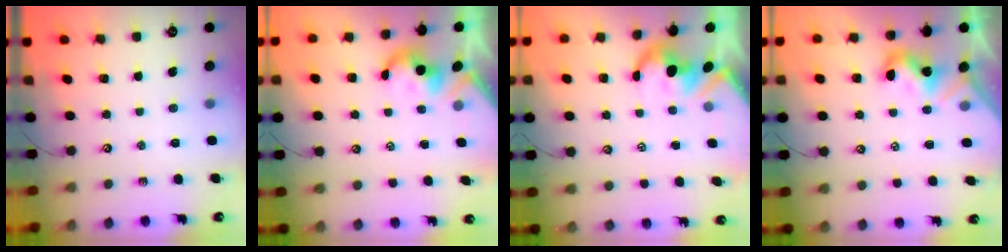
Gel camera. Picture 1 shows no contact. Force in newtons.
{"total": 1.0, "press": 0.9, "slide": 0.5}
{"total": 2.4, "press": 2.1, "slide": 1.1}
{"total": 1.7, "press": 1.6, "slide": 0.4}